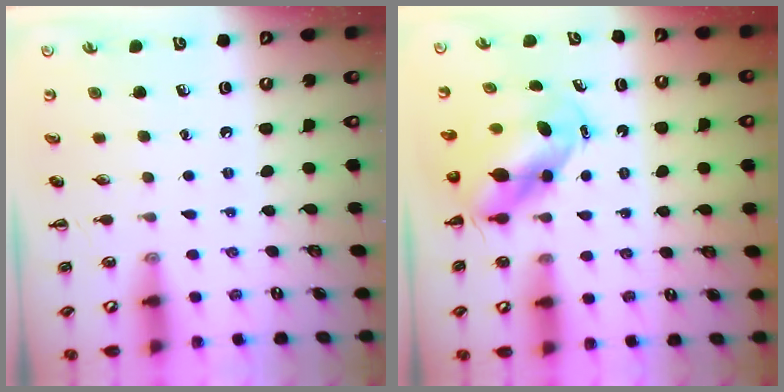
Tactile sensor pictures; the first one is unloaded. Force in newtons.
{"total": 5.7, "press": 5.6, "slide": 1.2}